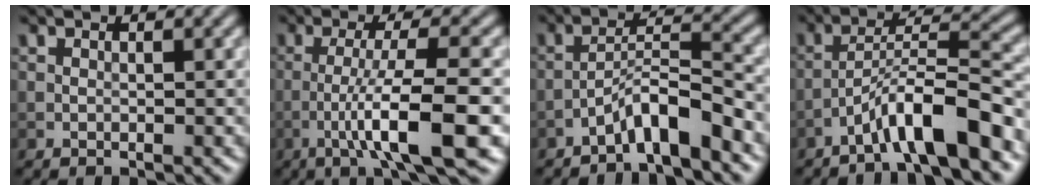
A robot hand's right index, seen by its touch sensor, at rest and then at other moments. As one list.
[{"total": 8.4, "force": [-3.1, 1.1, 7.7], "torque": [-0.122, 0.009, -0.057]}, {"total": 4.7, "force": [-3.4, 0.6, 3.2], "torque": [-0.056, 0.019, -0.065]}, {"total": 7.5, "force": [-4.8, 0.9, 5.7], "torque": [-0.092, 0.020, -0.080]}]